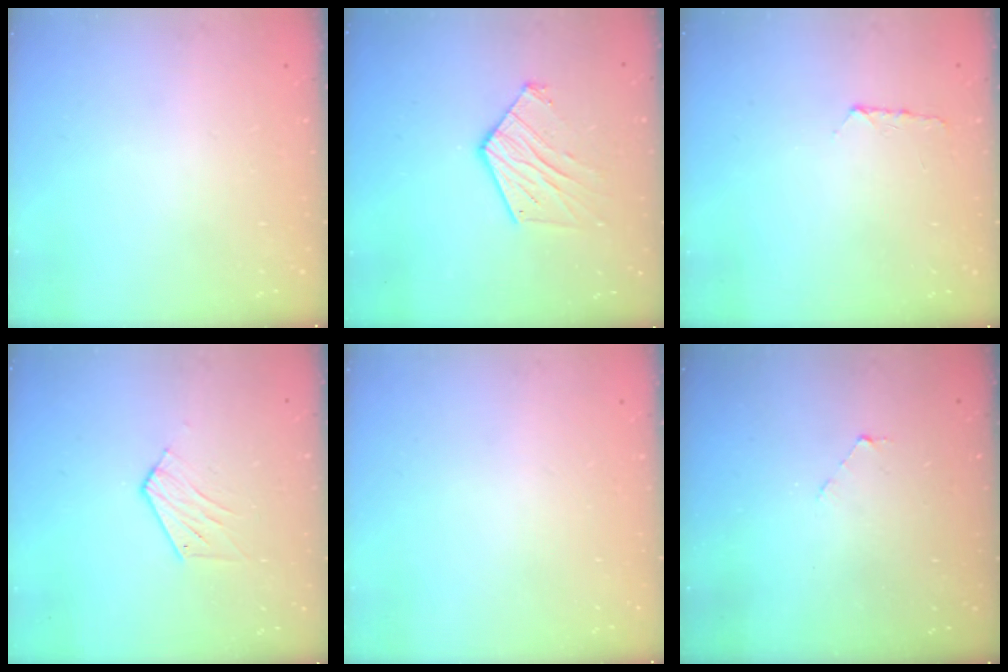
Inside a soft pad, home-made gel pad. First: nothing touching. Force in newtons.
{"total": 11.2, "press": 11.2, "slide": 0.6}
{"total": 5.9, "press": 5.9, "slide": 0.7}
{"total": 5.3, "press": 5.3, "slide": 0.3}
{"total": 0.0}
{"total": 2.8, "press": 2.8, "slide": 0.2}